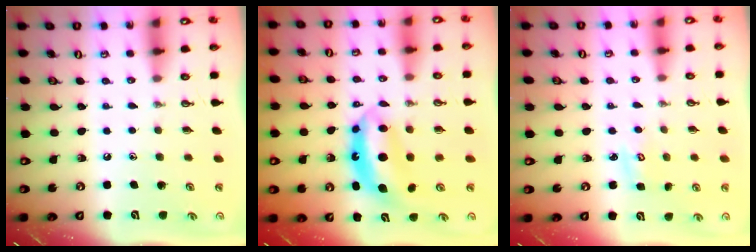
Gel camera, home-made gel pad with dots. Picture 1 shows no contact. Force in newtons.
{"total": 7.4, "press": 7.3, "slide": 0.7}
{"total": 2.9, "press": 2.9, "slide": 0.3}